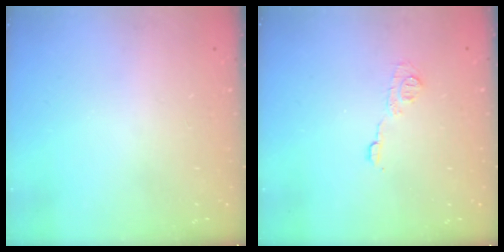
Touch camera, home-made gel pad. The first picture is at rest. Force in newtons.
{"total": 6.0, "press": 6.0, "slide": 0.2}